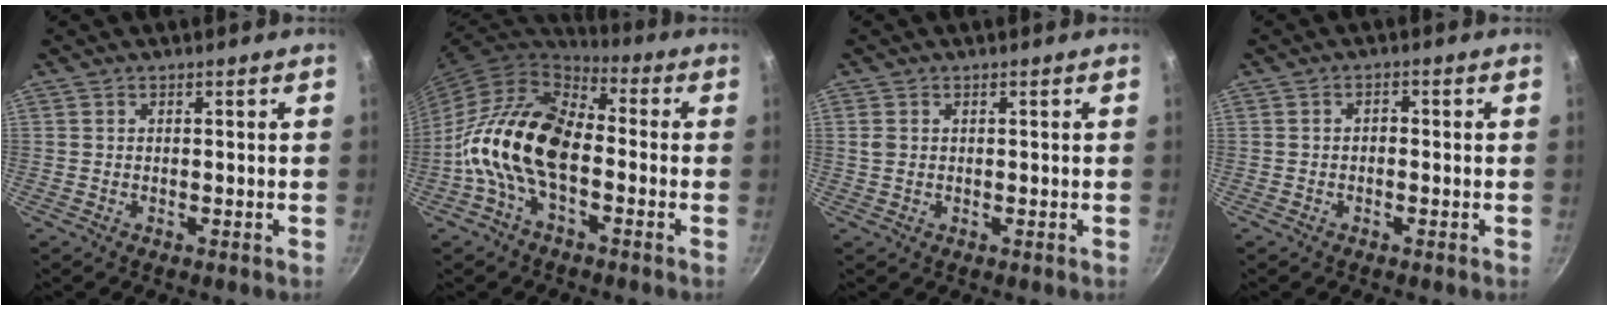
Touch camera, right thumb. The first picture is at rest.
{"total": 17.0, "force": [-3.5, 9.8, 13.4], "torque": [-0.235, 0.042, -0.086]}
{"total": 1.5, "force": [0.4, 1.1, 0.8], "torque": [-0.018, 0.005, 0.008]}
{"total": 1.3, "force": [-0.3, 1.0, 0.8], "torque": [-0.013, 0.010, -0.007]}